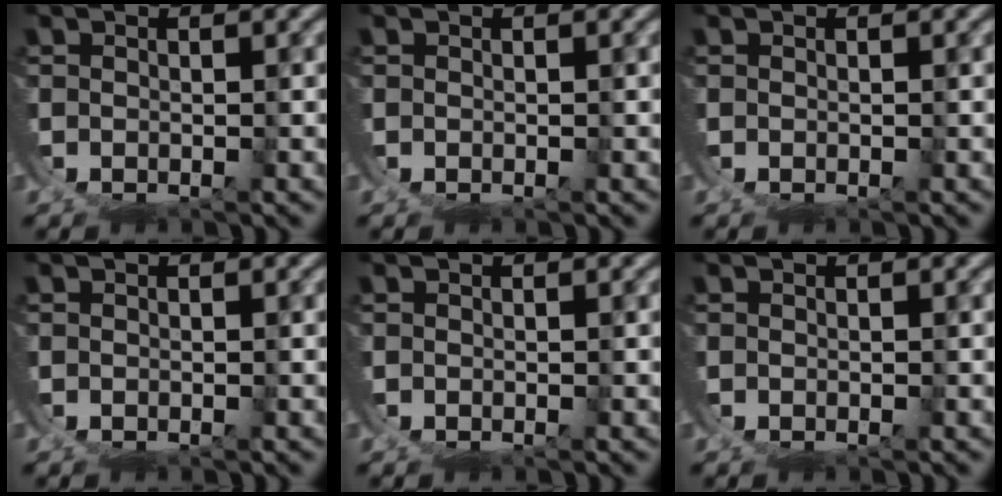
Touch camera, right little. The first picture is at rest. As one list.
[{"total": 0.0}, {"total": 0.0}, {"total": 0.0}, {"total": 0.0}, {"total": 0.0}]